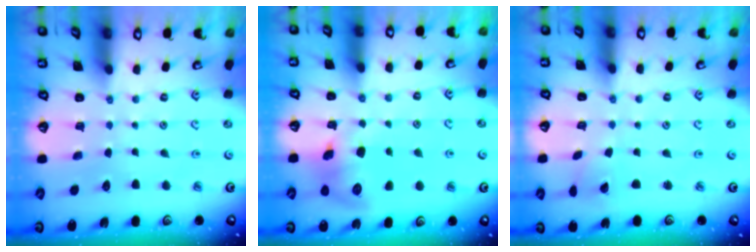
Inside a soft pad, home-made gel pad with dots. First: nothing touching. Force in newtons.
{"total": 9.7, "press": 9.6, "slide": 1.0}
{"total": 1.6, "press": 1.5, "slide": 0.4}